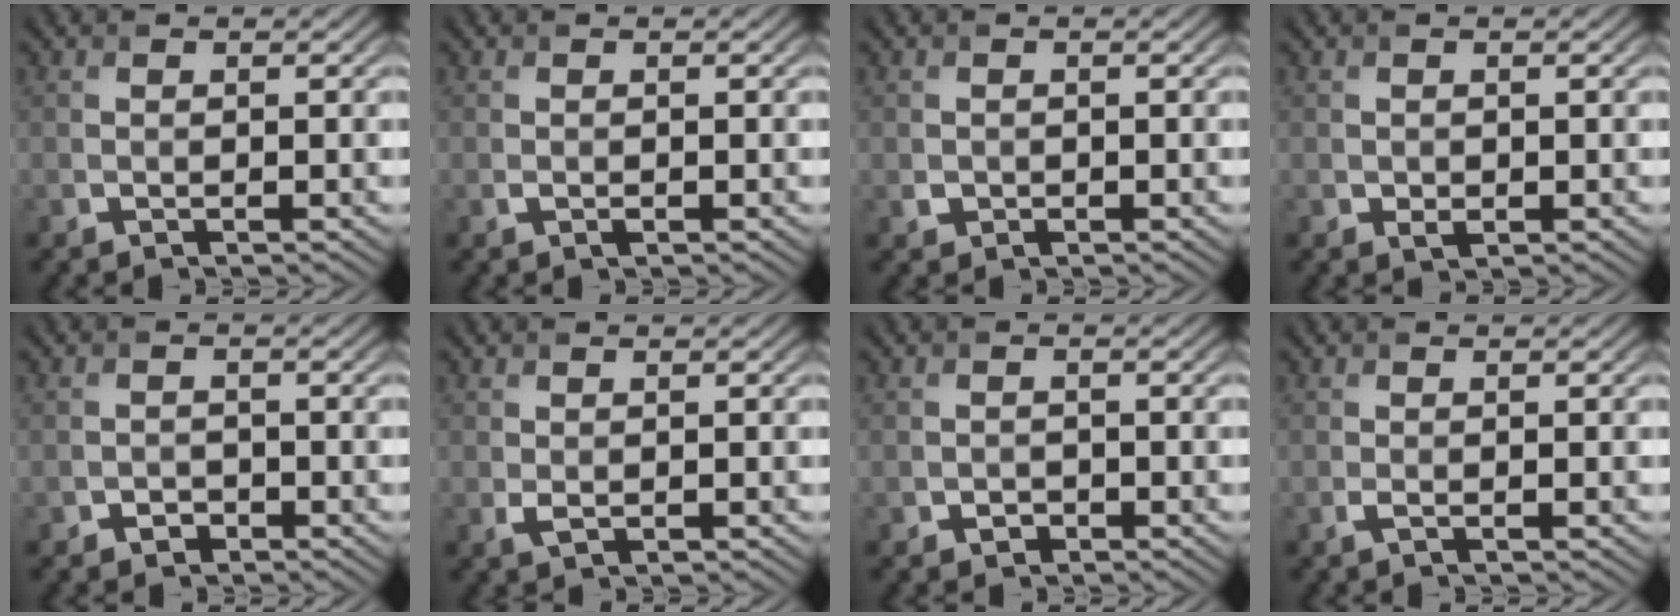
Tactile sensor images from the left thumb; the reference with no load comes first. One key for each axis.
{"total": 0.6, "fx": -0.2, "fy": 0.4, "fz": 0.4, "tx": -0.010, "ty": -0.003, "tz": -0.002}
{"total": 0.9, "fx": -0.2, "fy": 0.8, "fz": 0.3, "tx": -0.004, "ty": -0.008, "tz": -0.003}
{"total": 1.0, "fx": -0.1, "fy": 0.8, "fz": 0.6, "tx": -0.011, "ty": -0.007, "tz": 0.000}
{"total": 1.5, "fx": -1.0, "fy": 1.0, "fz": 0.4, "tx": -0.006, "ty": 0.001, "tz": -0.019}
{"total": 1.1, "fx": 0.0, "fy": 0.7, "fz": 0.9, "tx": -0.023, "ty": -0.003, "tz": 0.003}
{"total": 1.2, "fx": -0.7, "fy": 0.9, "fz": 0.4, "tx": -0.006, "ty": -0.001, "tz": -0.013}
{"total": 0.6, "fx": -0.2, "fy": 0.2, "fz": 0.6, "tx": -0.015, "ty": -0.003, "tz": -0.003}